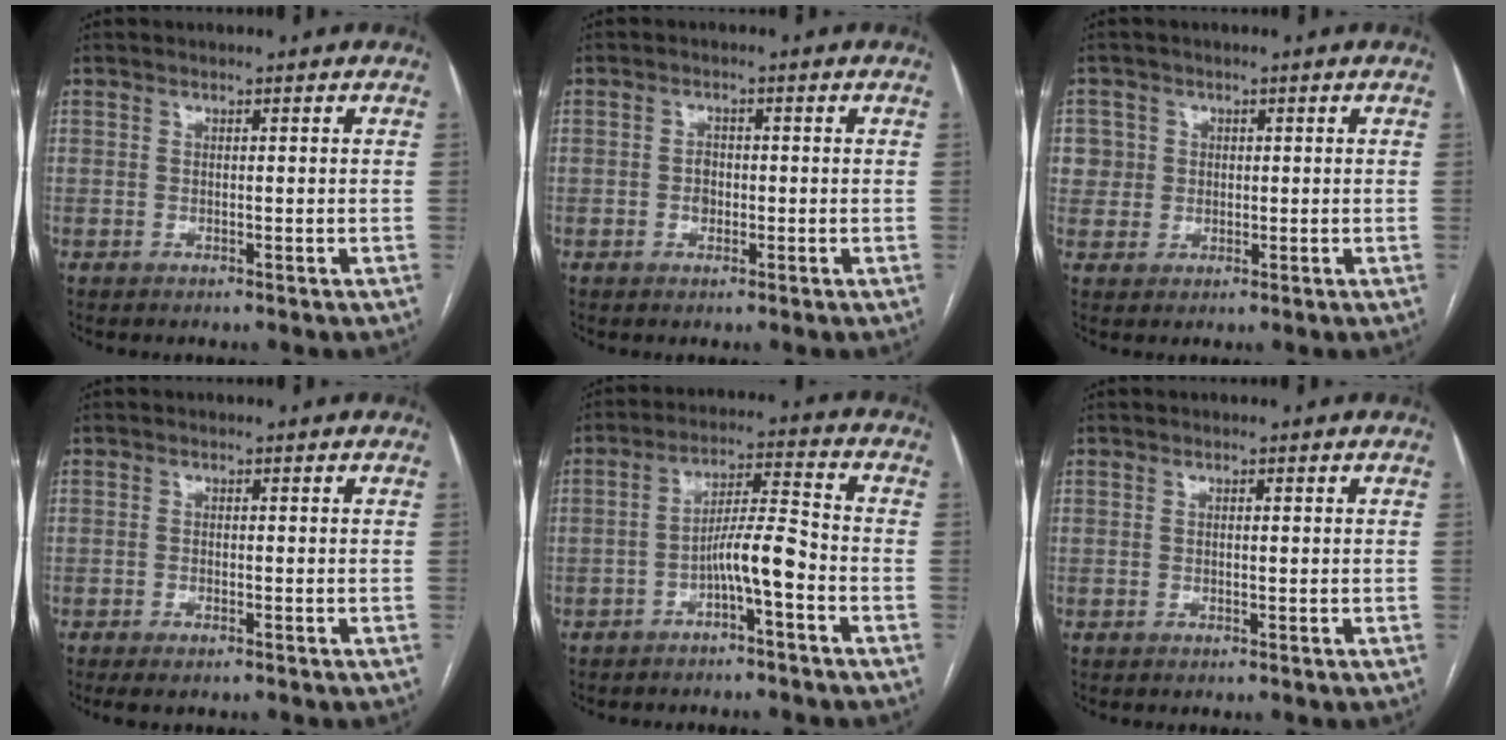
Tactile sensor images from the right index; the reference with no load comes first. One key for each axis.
{"total": 1.9, "fx": -0.3, "fy": 1.5, "fz": 1.1, "tx": -0.016, "ty": 0.005, "tz": -0.004}
{"total": 4.4, "fx": 1.1, "fy": 4.2, "fz": -0.2, "tx": 0.022, "ty": 0.010, "tz": 0.021}
{"total": 2.1, "fx": -1.5, "fy": 0.5, "fz": 1.3, "tx": -0.022, "ty": -0.003, "tz": -0.020}
{"total": 6.8, "fx": -3.1, "fy": 0.3, "fz": 6.1, "tx": -0.107, "ty": 0.020, "tz": -0.050}
{"total": 0.5, "fx": 0.0, "fy": 0.1, "fz": 0.5, "tx": -0.010, "ty": 0.001, "tz": 0.001}